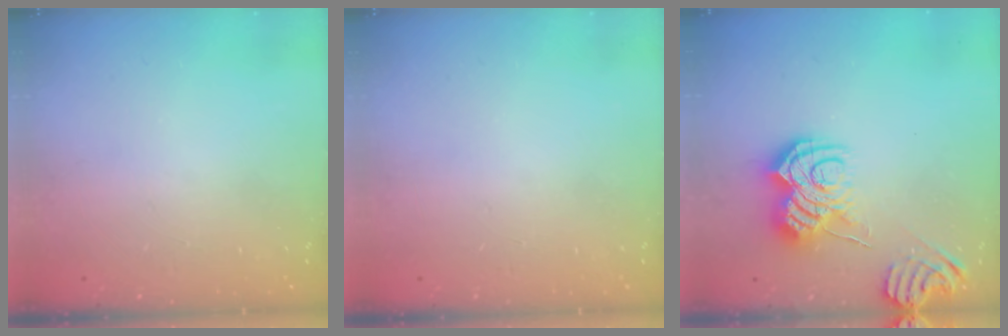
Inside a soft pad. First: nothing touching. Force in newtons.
{"total": 0.0}
{"total": 13.0, "press": 13.0, "slide": 1.0}